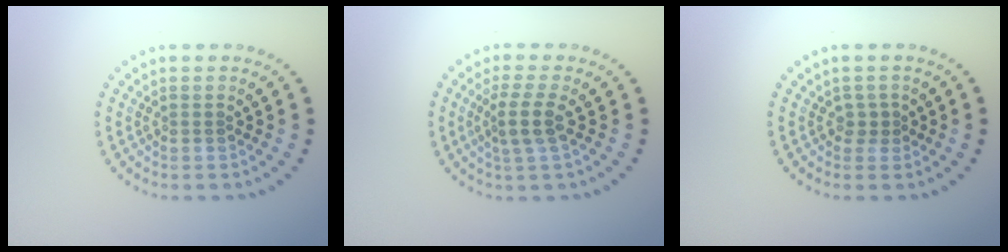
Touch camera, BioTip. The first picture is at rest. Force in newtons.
{"total": 2.5, "press": 2.0, "slide": 1.5}
{"total": 1.2, "press": 0.9, "slide": 0.8}